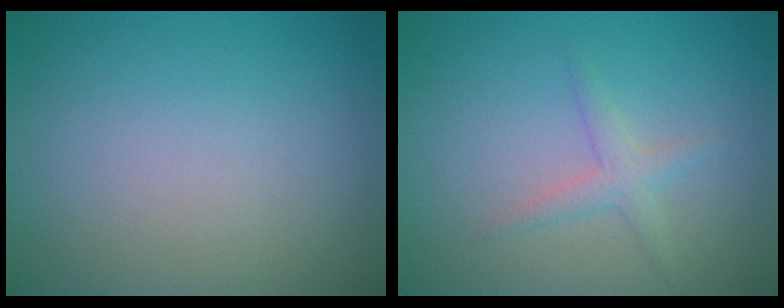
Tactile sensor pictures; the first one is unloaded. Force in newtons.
{"total": 1.6, "press": 1.6, "slide": 0.1}